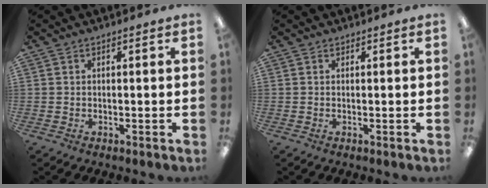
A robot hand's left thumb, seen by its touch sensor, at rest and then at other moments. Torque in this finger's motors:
{"motor_torque": [0.00, 0.00, 0.01, 0.01, 0.00]}